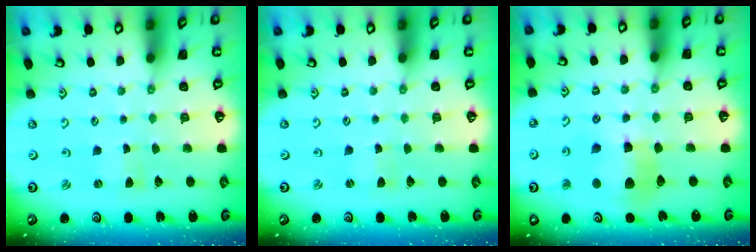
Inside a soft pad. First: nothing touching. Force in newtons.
{"total": 0.8, "press": 0.8, "slide": 0.2}
{"total": 11.5, "press": 11.4, "slide": 1.6}